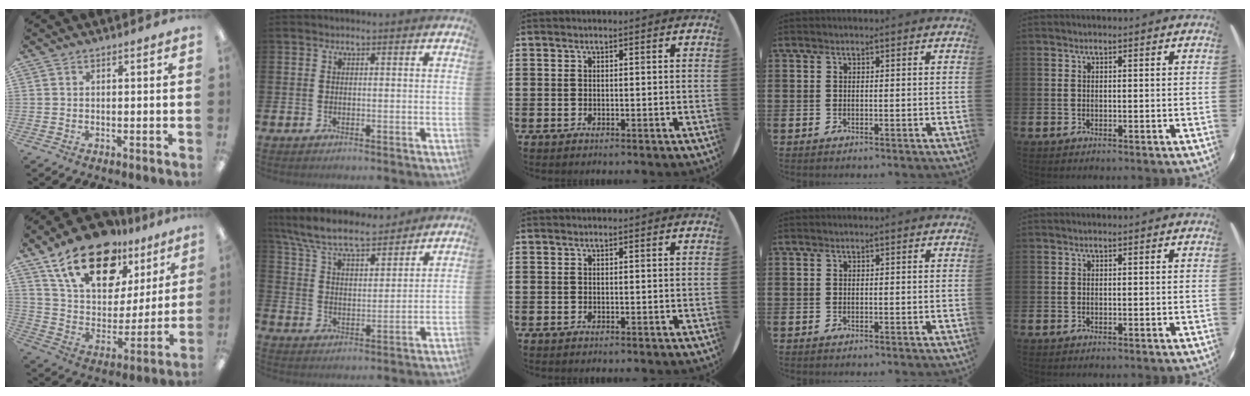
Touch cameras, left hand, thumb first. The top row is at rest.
{"thumb": {"total": 22.1, "force": [14.4, 11.6, 12.1], "torque": [-0.213, -0.075, 0.257]}, "index": {"total": 8.4, "force": [7.6, 1.6, 3.1], "torque": [-0.089, -0.042, 0.135]}}